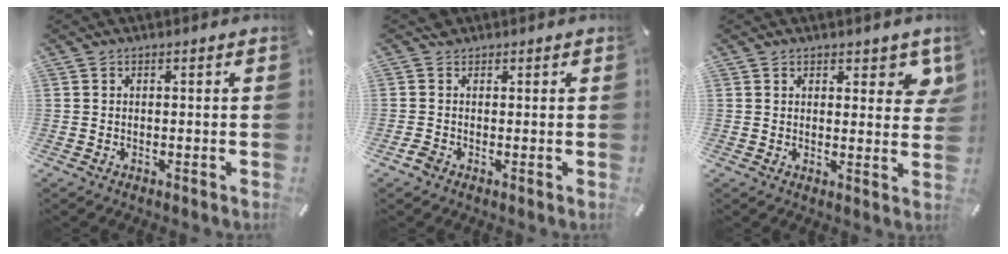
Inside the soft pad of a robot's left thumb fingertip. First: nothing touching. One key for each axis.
{"total": 2.6, "fx": 0.5, "fy": 2.5, "fz": 0.3, "tx": -0.006, "ty": 0.007, "tz": 0.010}
{"total": 5.4, "fx": 3.5, "fy": 2.9, "fz": 2.8, "tx": -0.015, "ty": -0.020, "tz": 0.056}